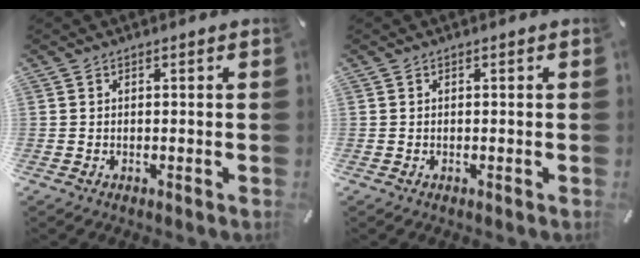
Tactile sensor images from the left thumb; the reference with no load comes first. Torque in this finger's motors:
{"motor_torque": [-0.11, -0.04, -0.08, 0.02, 0.01]}